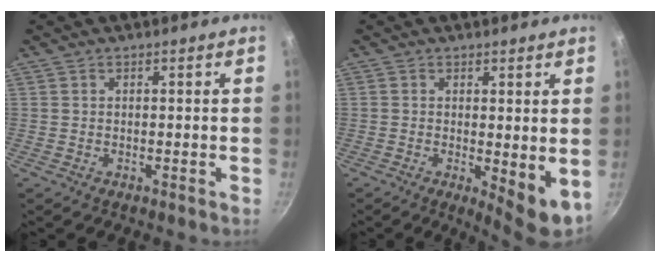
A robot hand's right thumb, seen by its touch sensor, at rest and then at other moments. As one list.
[{"total": 6.8, "force": [-0.1, 2.3, 6.4], "torque": [-0.083, -0.016, 0.004]}]